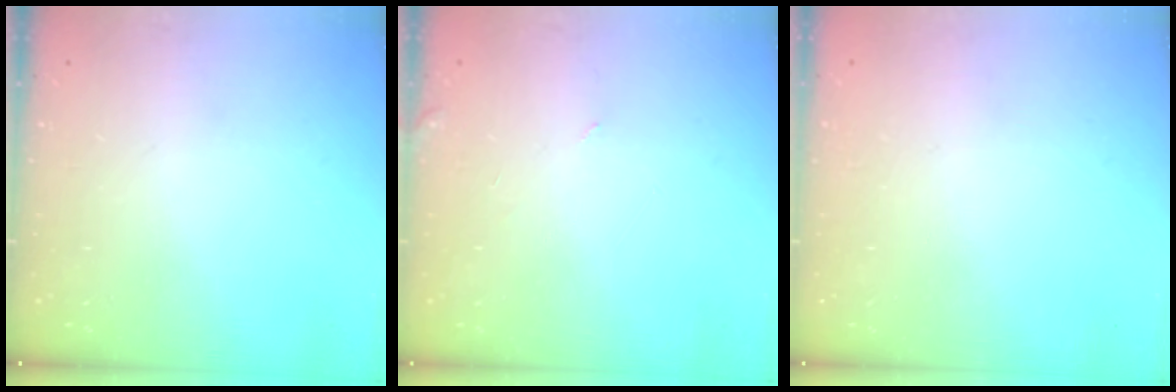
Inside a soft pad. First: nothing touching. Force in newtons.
{"total": 1.5, "press": 1.5, "slide": 0.1}
{"total": 1.9, "press": 1.9, "slide": 0.1}